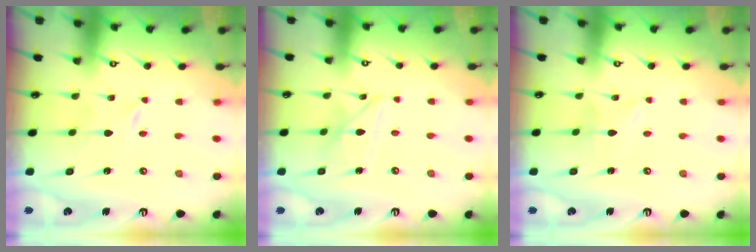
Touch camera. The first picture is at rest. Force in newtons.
{"total": 8.4, "press": 8.3, "slide": 0.7}
{"total": 2.1, "press": 2.1, "slide": 0.3}